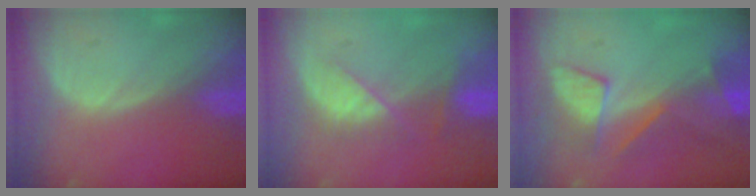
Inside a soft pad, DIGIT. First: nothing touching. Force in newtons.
{"total": 5.0, "press": 5.0, "slide": 0.4}
{"total": 8.0, "press": 7.2, "slide": 3.5}